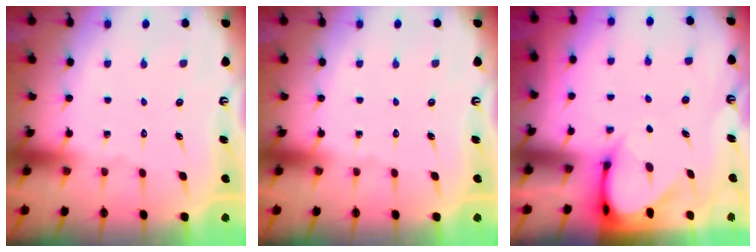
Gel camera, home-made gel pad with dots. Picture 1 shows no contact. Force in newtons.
{"total": 0.0}
{"total": 4.5, "press": 4.4, "slide": 0.5}